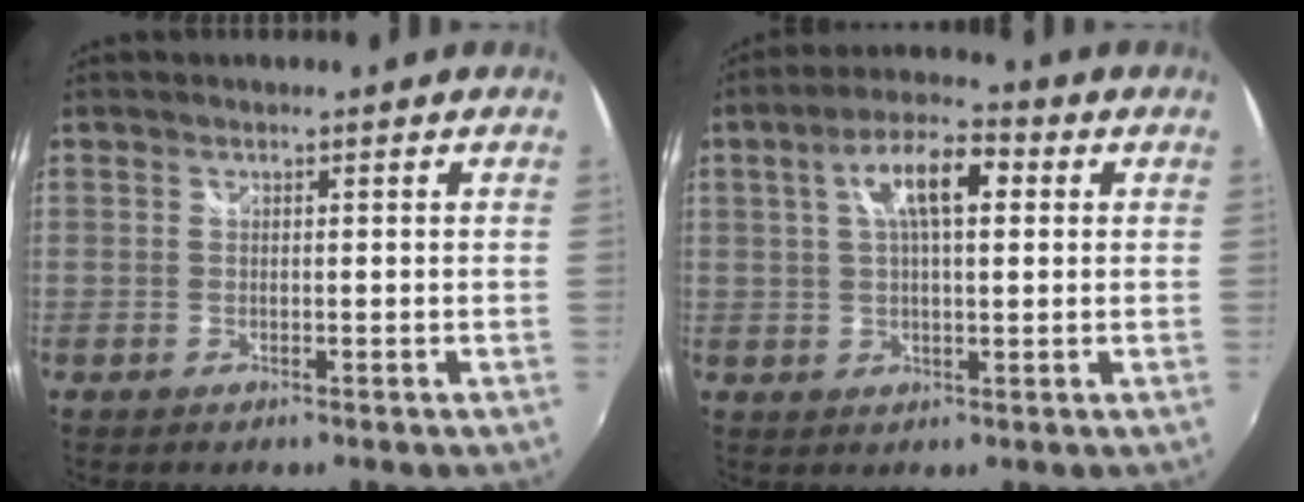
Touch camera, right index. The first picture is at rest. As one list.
[{"total": 9.3, "force": [2.6, 3.5, 8.2], "torque": [-0.145, 0.022, 0.042]}]